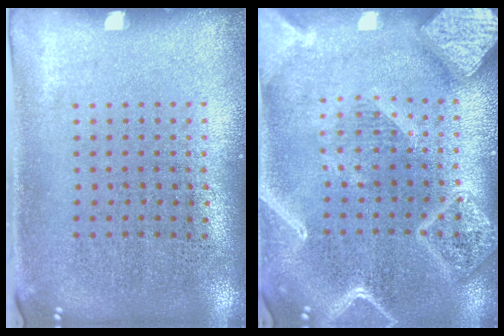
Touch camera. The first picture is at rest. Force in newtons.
{"total": 3.9, "press": 3.9, "slide": 0.4}